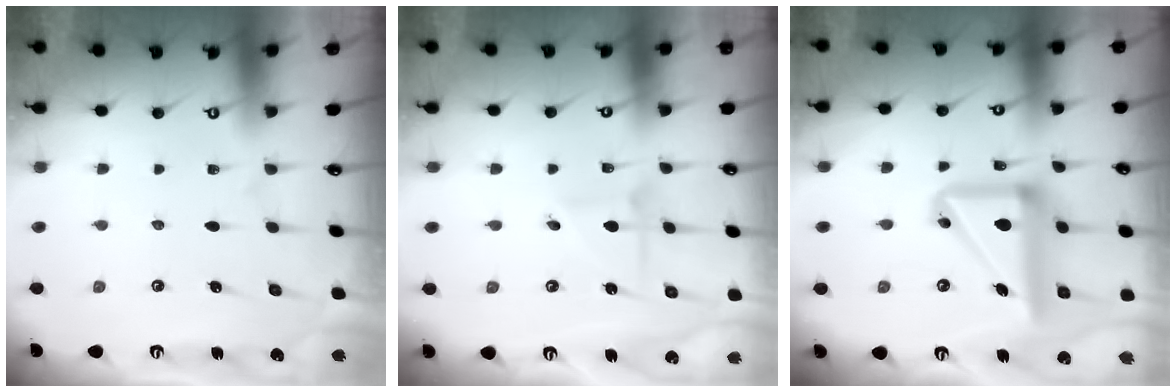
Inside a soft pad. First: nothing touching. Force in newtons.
{"total": 2.3, "press": 2.3, "slide": 0.2}
{"total": 15.5, "press": 15.3, "slide": 2.3}